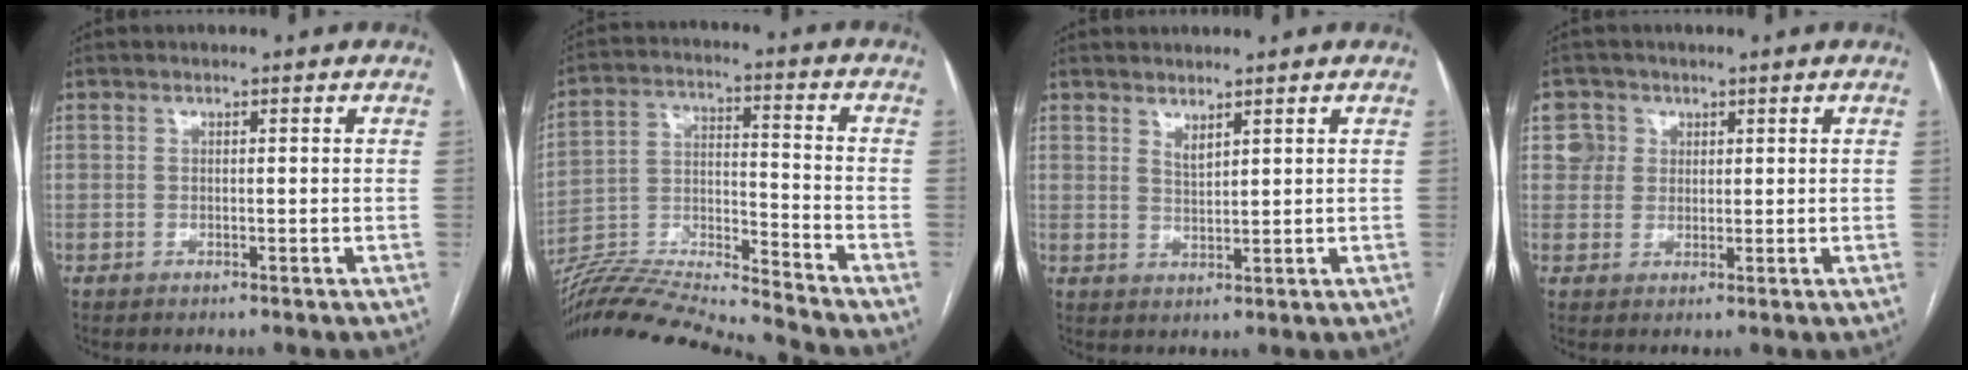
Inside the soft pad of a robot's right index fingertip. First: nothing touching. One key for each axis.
{"total": 18.2, "fx": -17.3, "fy": -2.2, "fz": 5.0, "tx": -0.092, "ty": 0.009, "tz": -0.302}
{"total": 1.9, "fx": 1.6, "fy": 0.3, "fz": 1.0, "tx": -0.023, "ty": -0.012, "tz": 0.035}
{"total": 3.5, "fx": 1.4, "fy": 3.2, "fz": 0.0, "tx": 0.007, "ty": 0.010, "tz": 0.026}